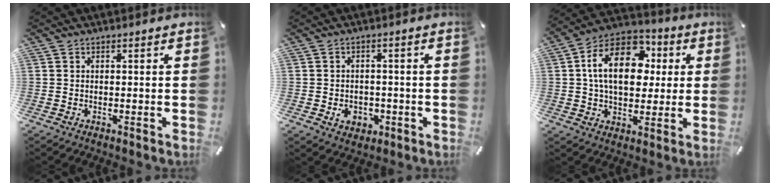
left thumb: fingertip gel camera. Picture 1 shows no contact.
{"total": 4.8, "force": [-1.4, 3.9, 2.4], "torque": [-0.039, 0.002, -0.025]}
{"total": 17.9, "force": [3.7, 12.1, 12.7], "torque": [-0.234, 0.000, 0.062]}